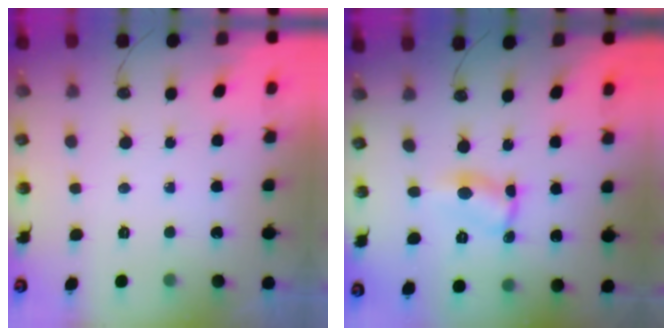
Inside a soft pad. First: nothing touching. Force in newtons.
{"total": 3.3, "press": 3.3, "slide": 0.1}